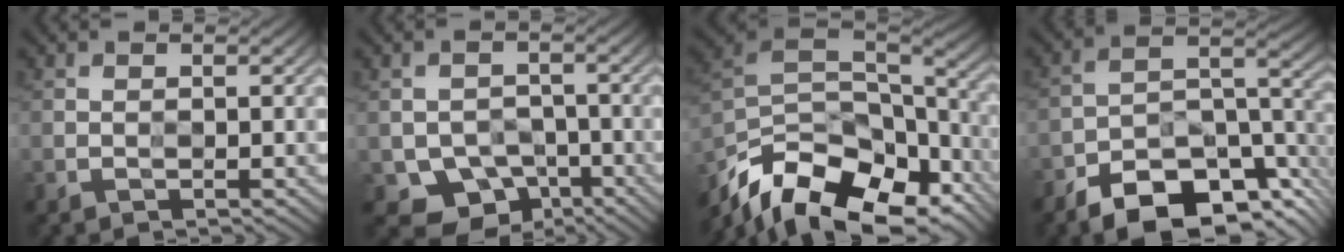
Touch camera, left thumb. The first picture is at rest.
{"total": 6.8, "force": [-3.2, 5.2, 3.0], "torque": [-0.050, -0.021, -0.051]}
{"total": 17.3, "force": [-11.8, 8.0, 9.9], "torque": [-0.241, -0.036, -0.182]}
{"total": 13.3, "force": [-8.7, 5.8, 8.2], "torque": [-0.138, -0.013, -0.154]}